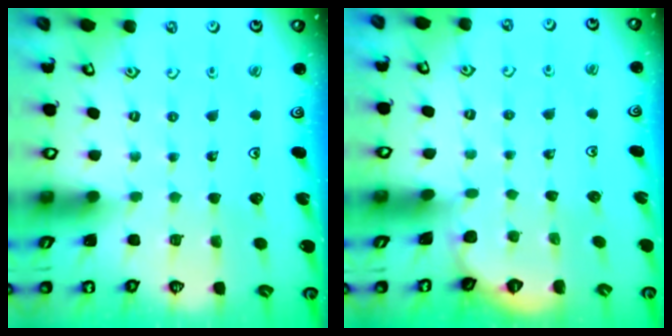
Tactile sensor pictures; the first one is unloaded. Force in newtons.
{"total": 0.0}